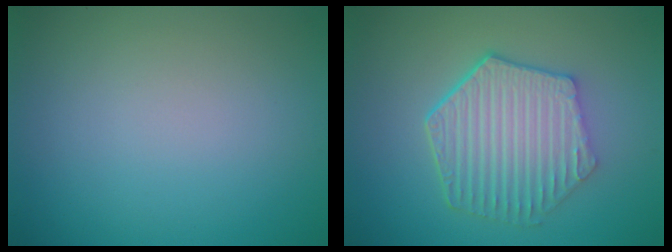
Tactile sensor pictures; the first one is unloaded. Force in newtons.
{"total": 6.2, "press": 4.8, "slide": 3.9}